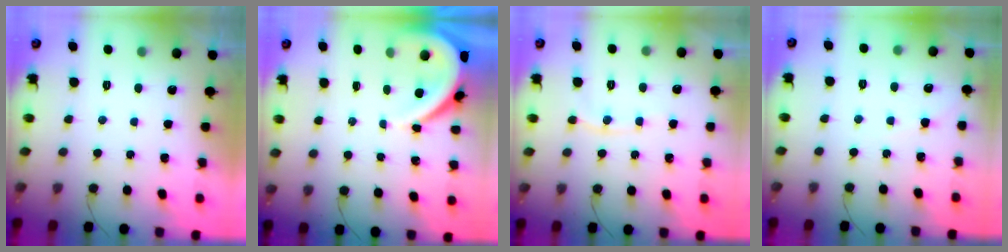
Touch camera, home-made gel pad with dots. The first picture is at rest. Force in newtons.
{"total": 7.4, "press": 7.4, "slide": 1.0}
{"total": 4.9, "press": 4.9, "slide": 0.6}
{"total": 3.7, "press": 3.6, "slide": 0.8}